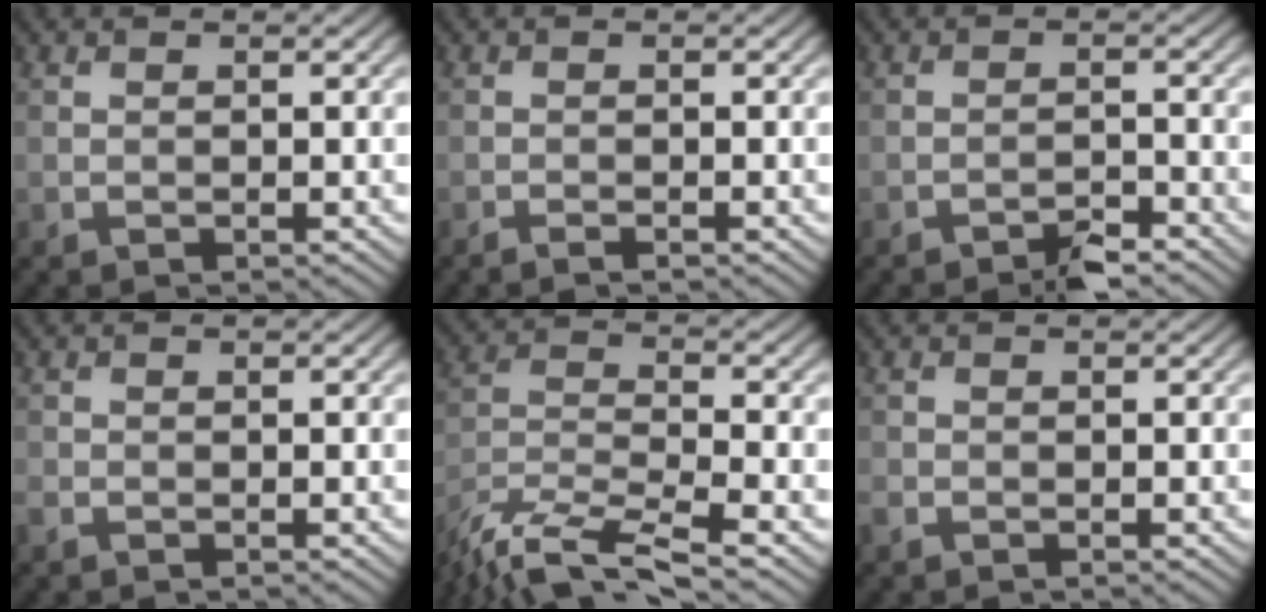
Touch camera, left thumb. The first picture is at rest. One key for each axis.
{"total": 1.1, "fx": -0.8, "fy": 0.1, "fz": 0.6, "tx": -0.009, "ty": 0.001, "tz": -0.018}
{"total": 3.1, "fx": -2.6, "fy": 0.6, "fz": 1.6, "tx": -0.023, "ty": 0.007, "tz": -0.046}
{"total": 1.2, "fx": -0.9, "fy": 0.6, "fz": 0.4, "tx": -0.012, "ty": -0.002, "tz": -0.022}
{"total": 11.8, "fx": -9.8, "fy": 2.6, "fz": 6.1, "tx": -0.134, "ty": -0.011, "tz": -0.184}
{"total": 1.2, "fx": -0.9, "fy": 0.7, "fz": 0.4, "tx": -0.012, "ty": -0.002, "tz": -0.022}